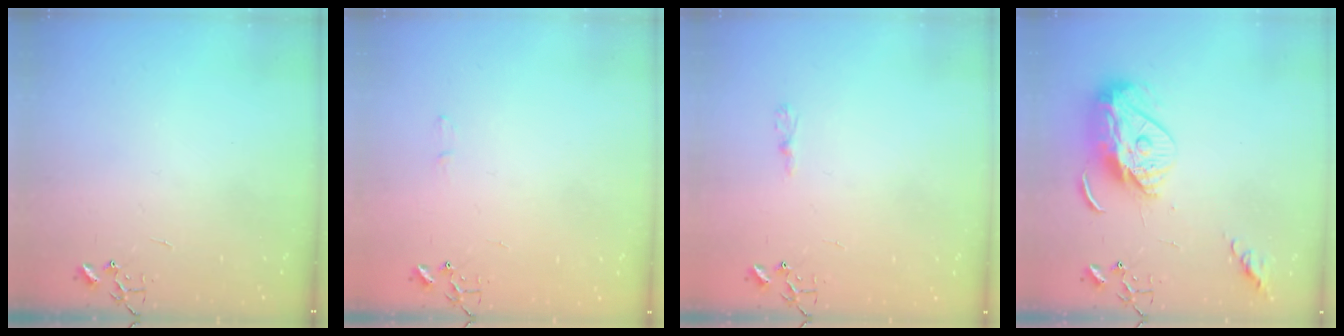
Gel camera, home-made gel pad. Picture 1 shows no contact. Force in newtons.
{"total": 4.5, "press": 4.5, "slide": 0.4}
{"total": 3.6, "press": 3.6, "slide": 0.4}
{"total": 12.3, "press": 12.2, "slide": 1.1}